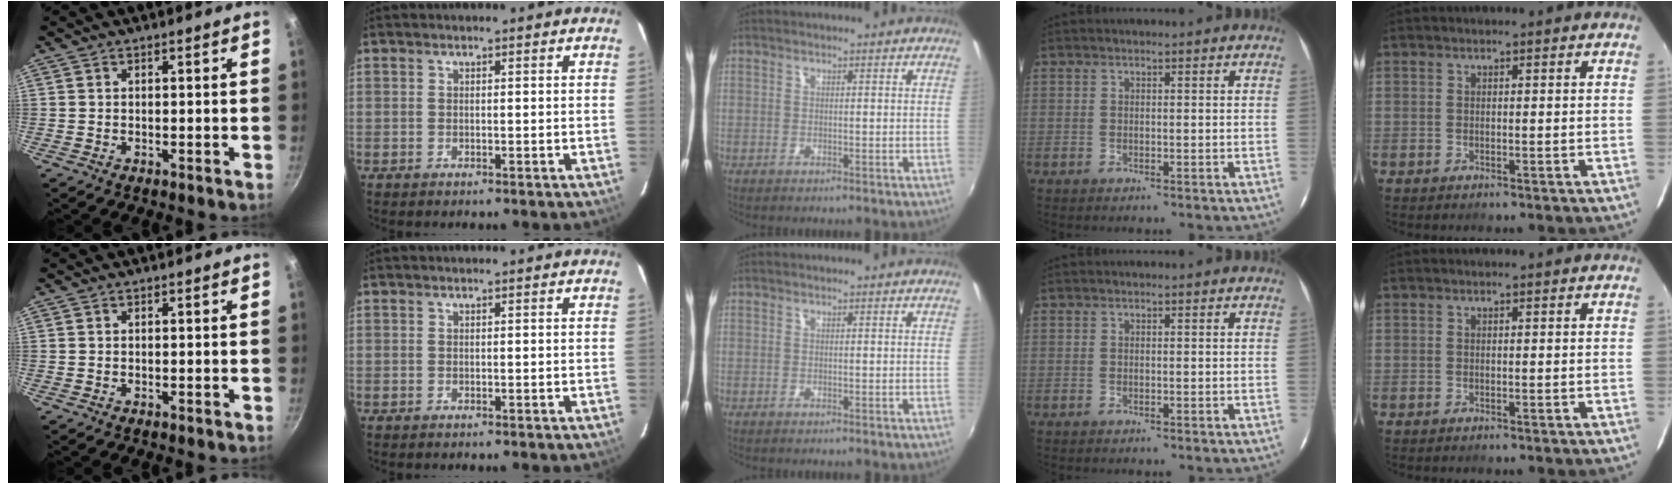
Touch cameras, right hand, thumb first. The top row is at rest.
{}